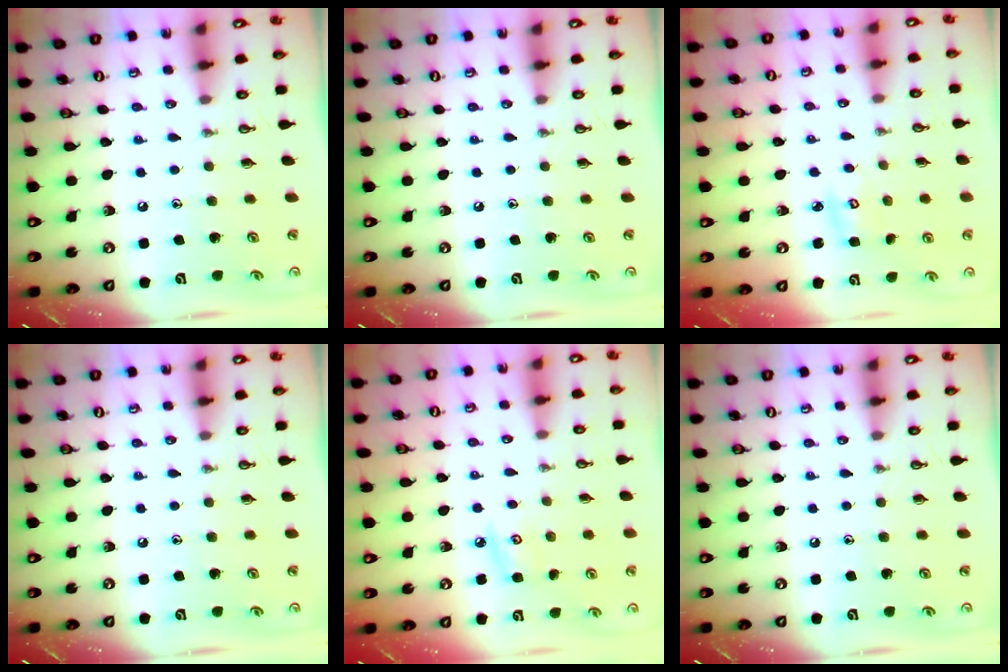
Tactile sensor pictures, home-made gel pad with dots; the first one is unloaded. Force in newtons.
{"total": 0.0}
{"total": 2.9, "press": 2.9, "slide": 0.1}
{"total": 0.0}
{"total": 5.3, "press": 5.2, "slide": 0.6}
{"total": 0.0}